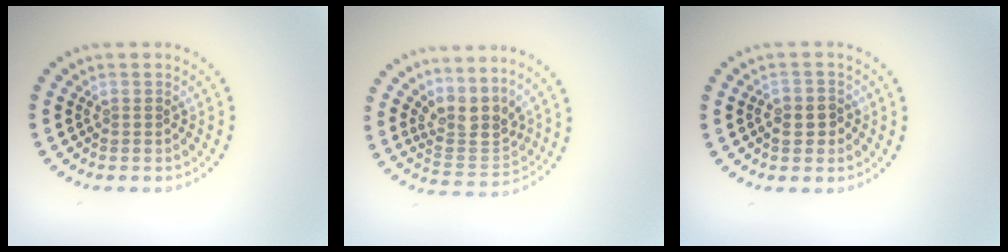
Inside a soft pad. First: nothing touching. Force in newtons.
{"total": 3.3, "press": 2.5, "slide": 2.1}
{"total": 2.1, "press": 2.0, "slide": 0.6}